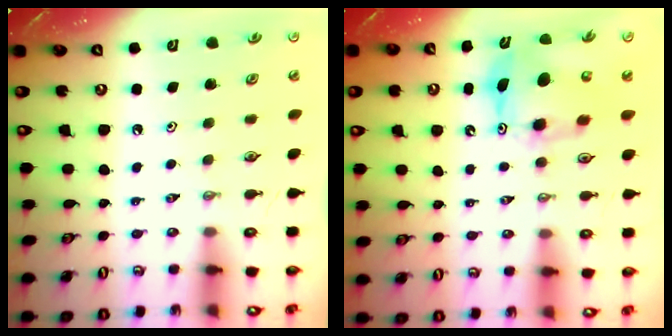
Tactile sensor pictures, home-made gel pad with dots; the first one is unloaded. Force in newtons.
{"total": 10.4, "press": 10.3, "slide": 0.7}